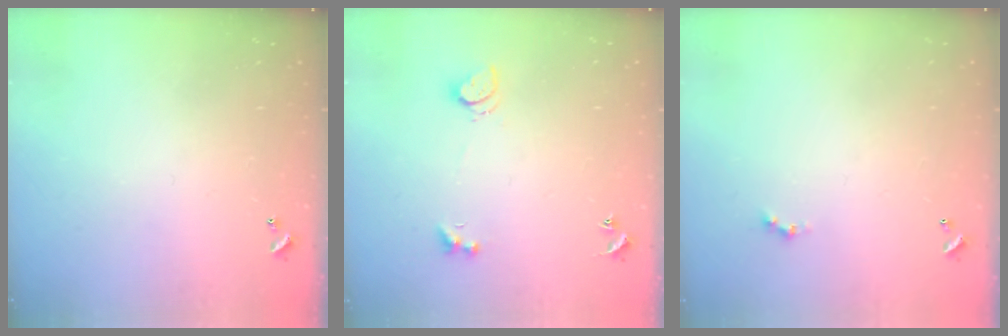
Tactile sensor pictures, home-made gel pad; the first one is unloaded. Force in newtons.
{"total": 4.0, "press": 3.9, "slide": 0.8}
{"total": 0.0}